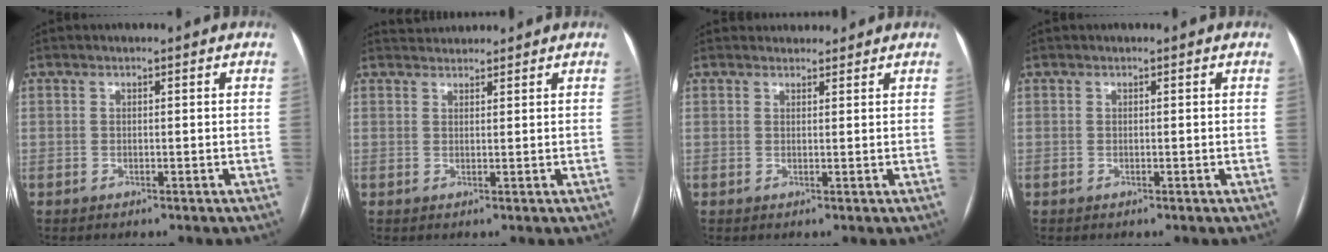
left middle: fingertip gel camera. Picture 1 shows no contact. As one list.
[{"total": 2.4, "force": [2.4, 0.4, -0.1], "torque": [-0.004, 0.022, 0.044]}, {"total": 2.9, "force": [2.7, 1.0, 0.0], "torque": [0.002, 0.016, 0.037]}, {"total": 0.0}]